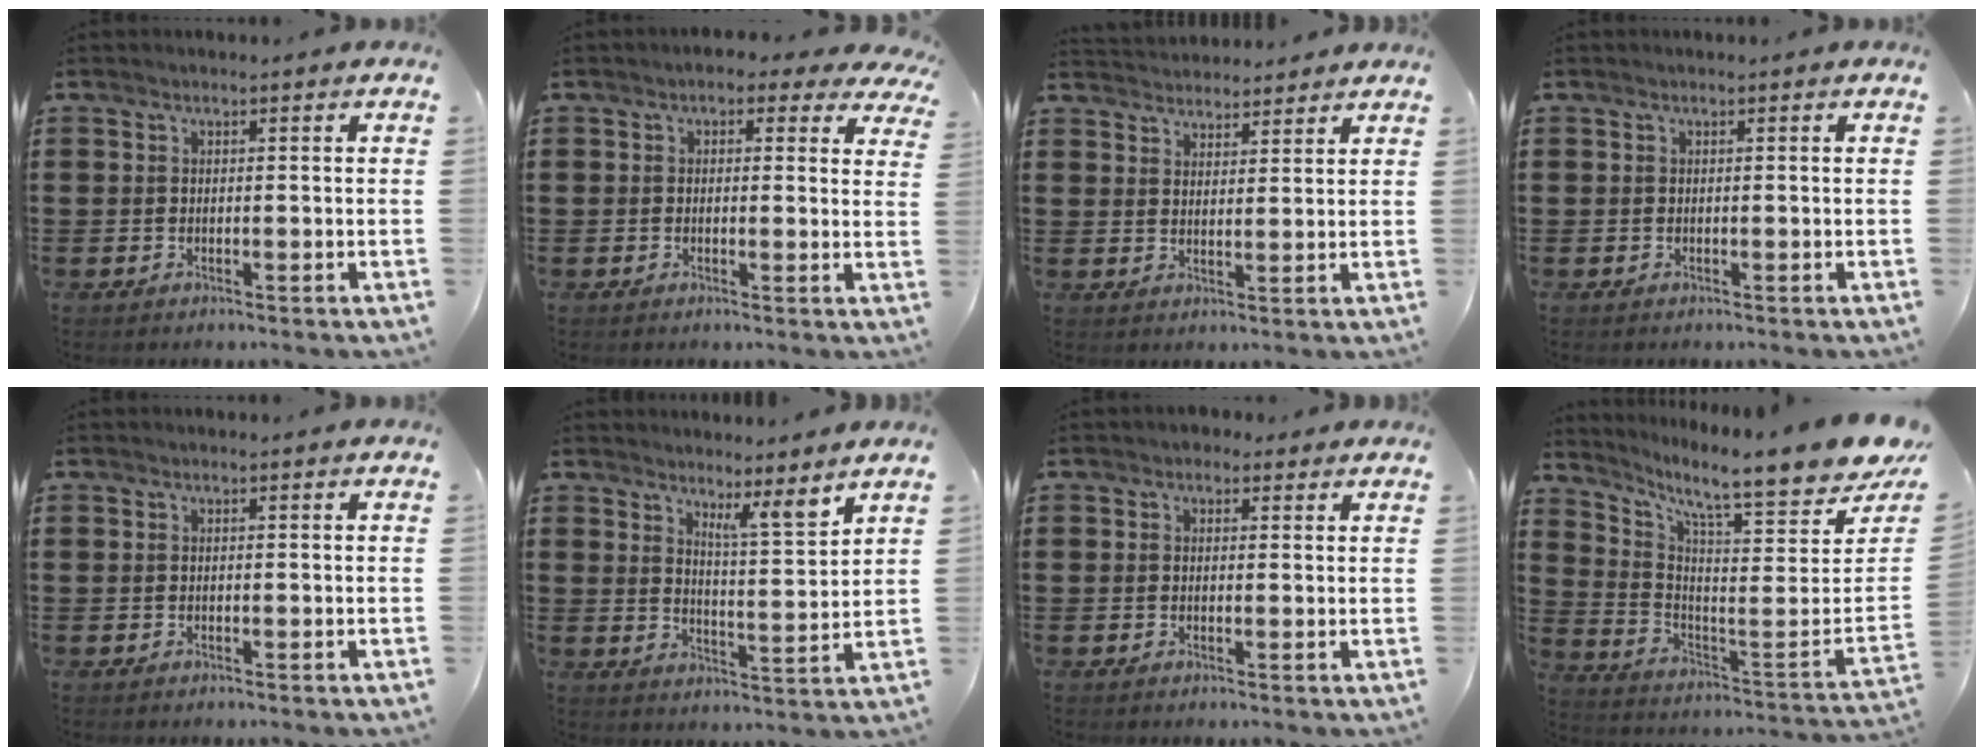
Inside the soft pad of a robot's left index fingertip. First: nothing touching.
{"total": 2.0, "force": [1.0, 1.3, 1.0], "torque": [-0.020, 0.005, 0.015]}
{"total": 3.3, "force": [3.3, 0.6, -0.3], "torque": [-0.005, -0.009, 0.062]}
{"total": 0.0}
{"total": 0.0}
{"total": 6.0, "force": [5.1, -0.1, 3.1], "torque": [-0.044, -0.037, 0.080]}
{"total": 1.4, "force": [0.8, 1.2, 0.3], "torque": [-0.011, 0.008, 0.014]}
{"total": 8.8, "force": [7.1, -0.1, 5.2], "torque": [-0.112, -0.081, 0.106]}